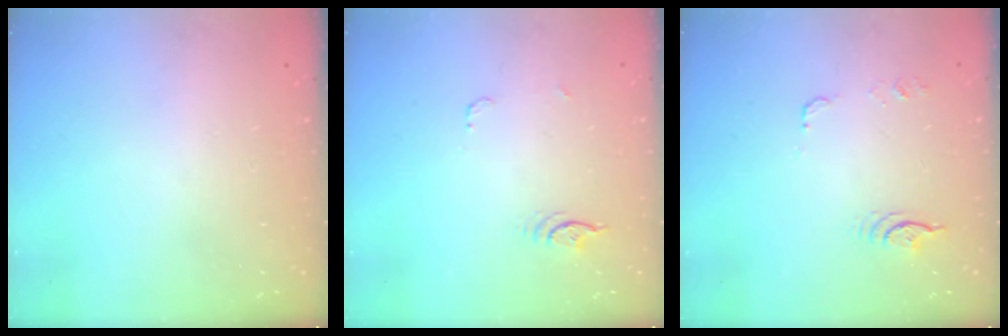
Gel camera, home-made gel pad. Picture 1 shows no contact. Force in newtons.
{"total": 3.9, "press": 3.5, "slide": 1.7}
{"total": 14.8, "press": 7.2, "slide": 12.9}